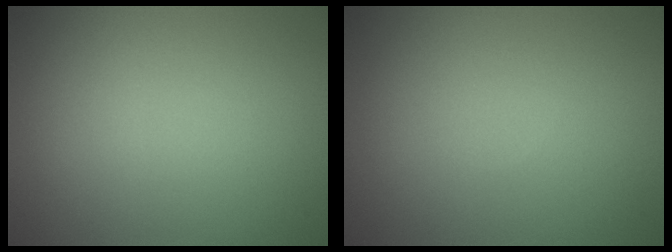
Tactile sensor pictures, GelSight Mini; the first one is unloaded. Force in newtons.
{"total": 0.5, "press": 0.5, "slide": 0.0}